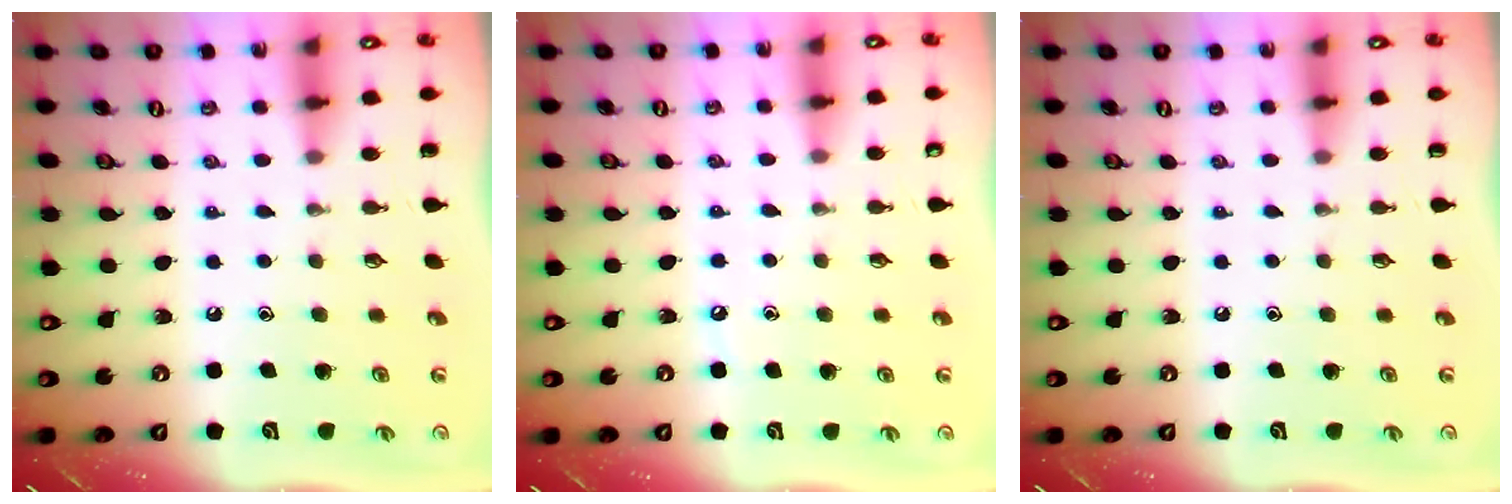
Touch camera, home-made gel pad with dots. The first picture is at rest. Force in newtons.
{"total": 2.7, "press": 2.7, "slide": 0.3}
{"total": 0.0}